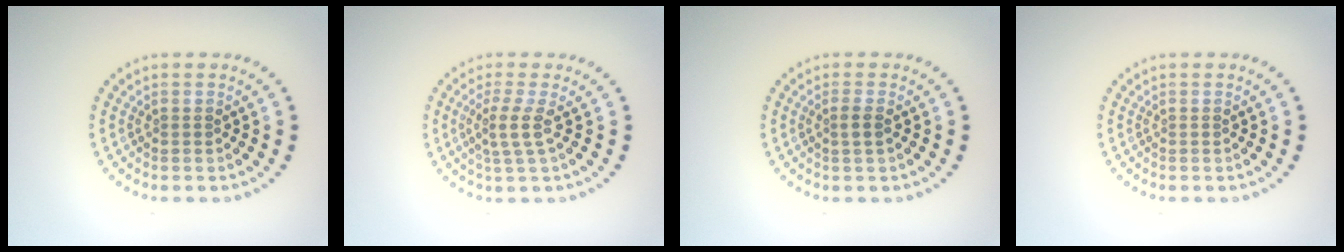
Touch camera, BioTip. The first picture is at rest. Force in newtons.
{"total": 2.2, "press": 1.6, "slide": 1.5}
{"total": 1.1, "press": 0.9, "slide": 0.7}
{"total": 0.0}